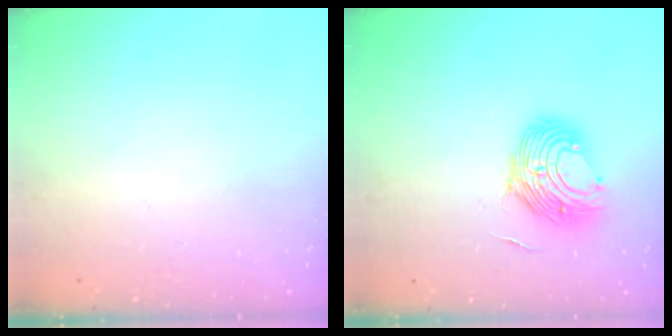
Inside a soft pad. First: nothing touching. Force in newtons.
{"total": 13.4, "press": 13.4, "slide": 0.8}